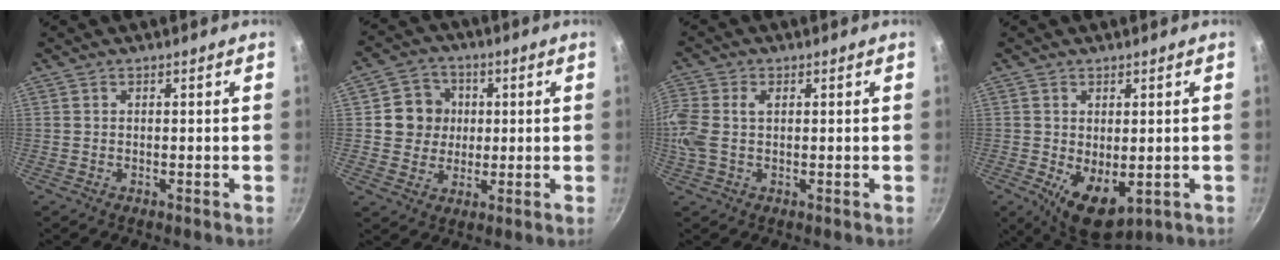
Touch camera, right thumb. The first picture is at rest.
{"total": 8.3, "force": [1.2, 7.8, 2.6], "torque": [-0.006, 0.008, 0.014]}
{"total": 7.2, "force": [0.7, 4.5, 5.6], "torque": [-0.125, 0.011, 0.007]}
{"total": 9.0, "force": [-1.2, 5.2, 7.3], "torque": [-0.095, -0.017, -0.003]}